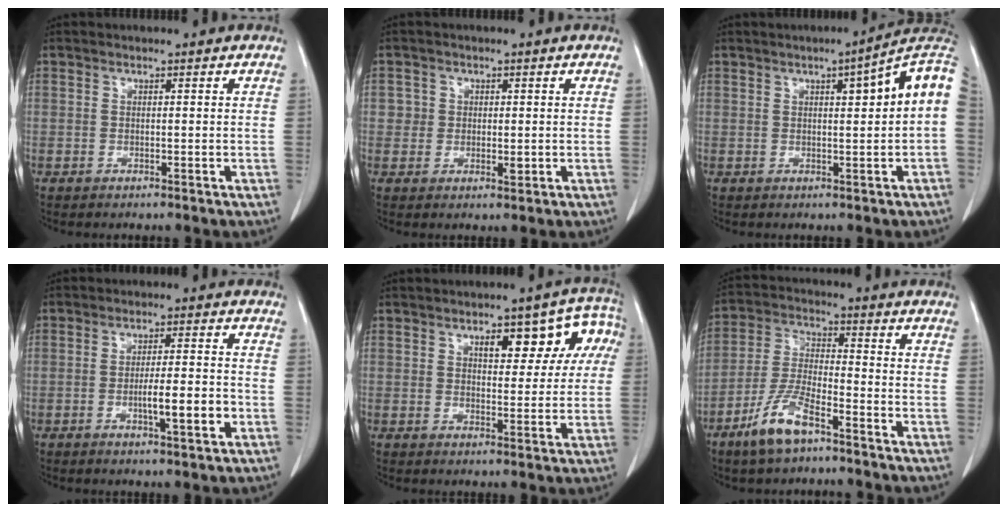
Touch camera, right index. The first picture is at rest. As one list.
[{"total": 2.7, "force": [0.3, 2.5, 1.0], "torque": [-0.003, 0.003, 0.006]}, {"total": 9.0, "force": [1.8, 0.3, 8.8], "torque": [-0.115, 0.022, 0.017]}, {"total": 6.1, "force": [-1.8, 0.6, 5.8], "torque": [-0.093, -0.001, -0.025]}, {"total": 10.0, "force": [3.5, 4.1, 8.4], "torque": [-0.096, 0.032, 0.044]}, {"total": 8.8, "force": [-5.7, 2.2, 6.4], "torque": [-0.141, -0.008, -0.110]}]